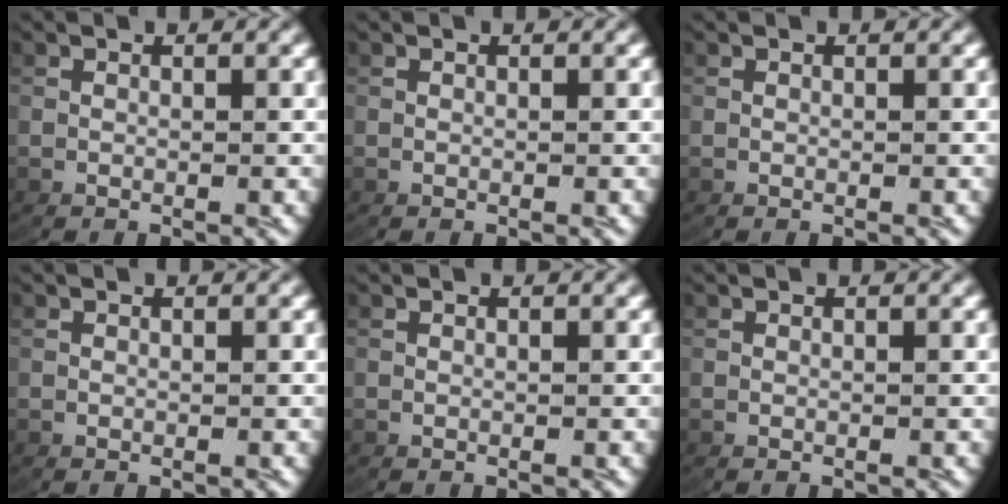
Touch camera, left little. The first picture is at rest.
{"total": 0.0}
{"total": 0.0}
{"total": 0.0}
{"total": 0.0}
{"total": 0.0}